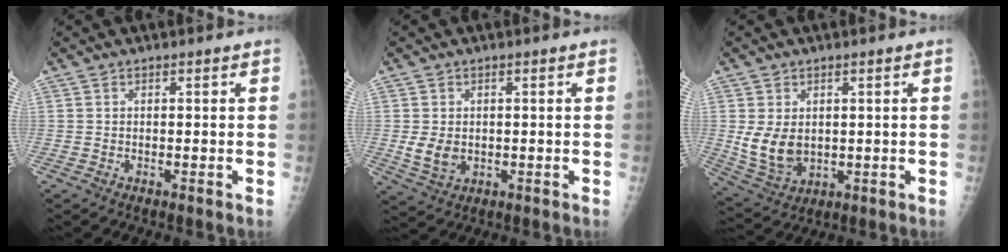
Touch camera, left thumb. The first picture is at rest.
{"total": 4.5, "force": [-0.1, 3.4, 2.9], "torque": [-0.042, -0.008, 0.011]}
{"total": 7.8, "force": [0.7, 5.6, 5.4], "torque": [-0.086, -0.016, 0.034]}